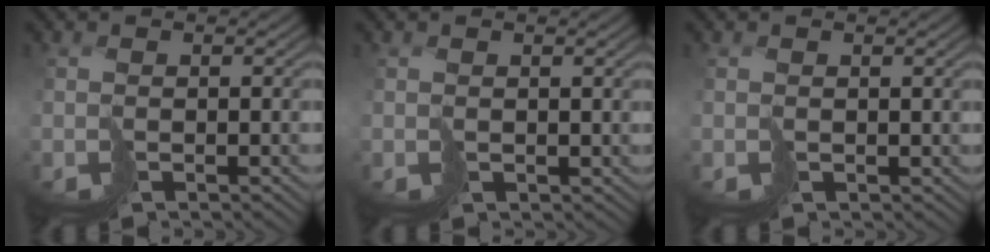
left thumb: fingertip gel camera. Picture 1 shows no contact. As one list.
[{"total": 0.9, "force": [0.7, 0.6, 0.1], "torque": [-0.009, 0.000, 0.015]}, {"total": 0.8, "force": [0.6, 0.5, 0.0], "torque": [-0.007, -0.001, 0.012]}]